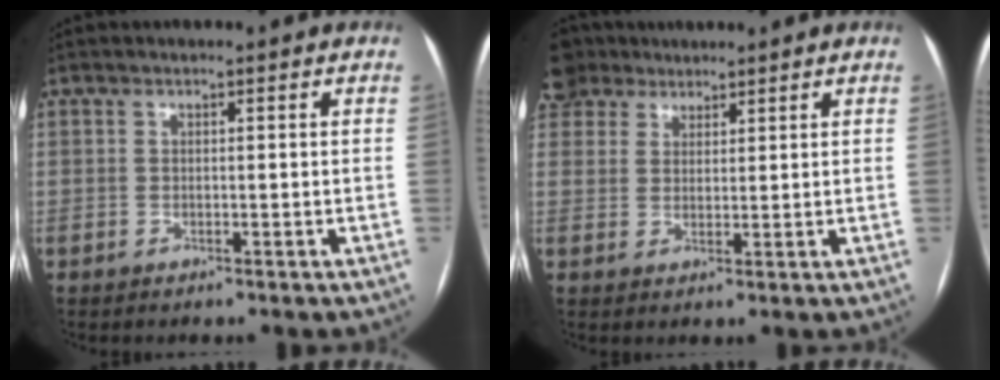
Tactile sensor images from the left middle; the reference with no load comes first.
{"total": 4.5, "force": [3.9, 2.3, -0.2], "torque": [0.004, 0.011, 0.082]}